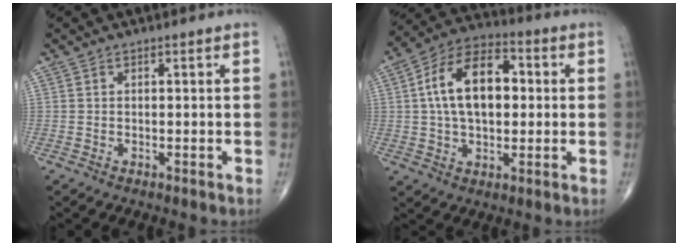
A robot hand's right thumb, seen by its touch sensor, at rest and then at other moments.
{"total": 15.5, "force": [1.9, 9.1, 12.3], "torque": [-0.200, 0.024, 0.024]}